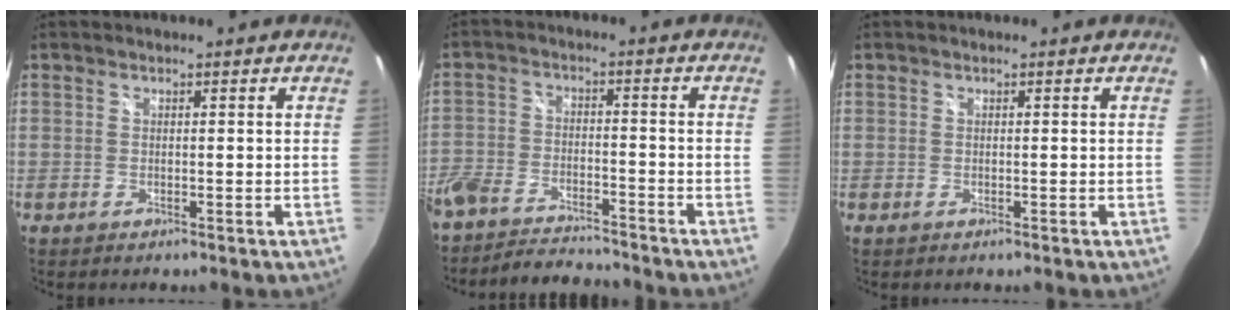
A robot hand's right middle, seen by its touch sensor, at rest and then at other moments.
{"total": 11.6, "force": [-10.1, 3.9, 4.3], "torque": [-0.125, -0.013, -0.178]}
{"total": 0.0}